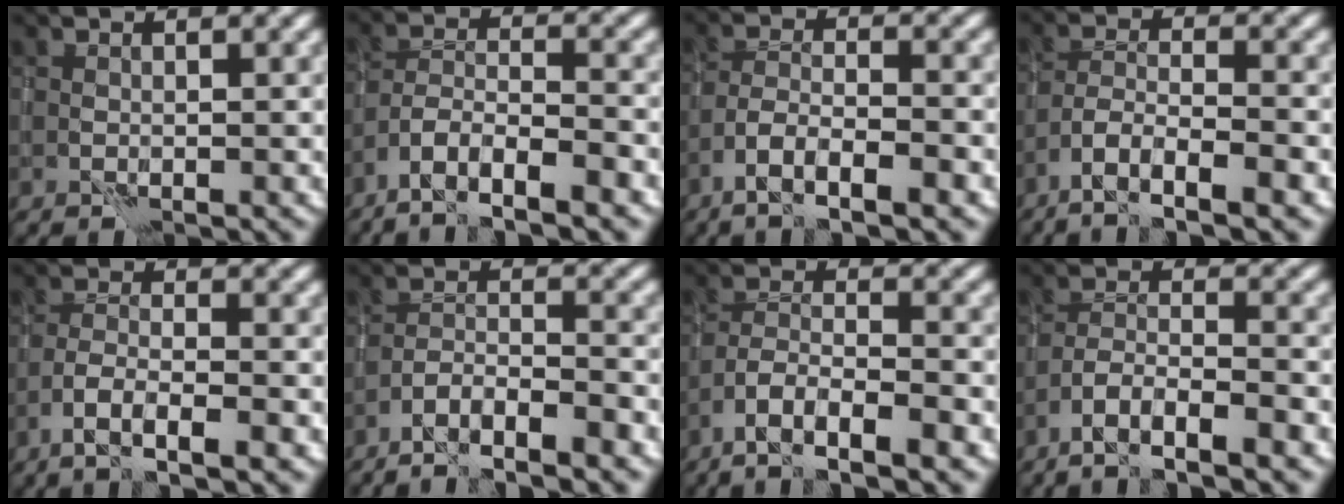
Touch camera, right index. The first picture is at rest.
{"total": 6.3, "force": [-4.7, 1.4, 4.1], "torque": [-0.069, 0.003, -0.086]}
{"total": 5.0, "force": [-3.3, 1.0, 3.6], "torque": [-0.067, 0.005, -0.060]}
{"total": 5.6, "force": [-3.9, 1.1, 3.9], "torque": [-0.071, 0.003, -0.070]}
{"total": 4.3, "force": [-2.6, 0.7, 3.3], "torque": [-0.064, 0.002, -0.049]}
{"total": 5.3, "force": [-4.2, 0.8, 3.2], "torque": [-0.054, 0.004, -0.075]}
{"total": 6.2, "force": [-4.3, 1.4, 4.3], "torque": [-0.074, 0.002, -0.078]}
{"total": 5.5, "force": [-4.0, 0.9, 3.7], "torque": [-0.065, 0.004, -0.072]}